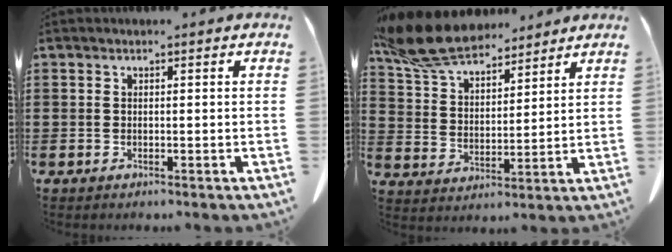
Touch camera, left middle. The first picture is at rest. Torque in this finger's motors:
{"motor_torque": [0.49, -0.09, 0.38, 0.21]}